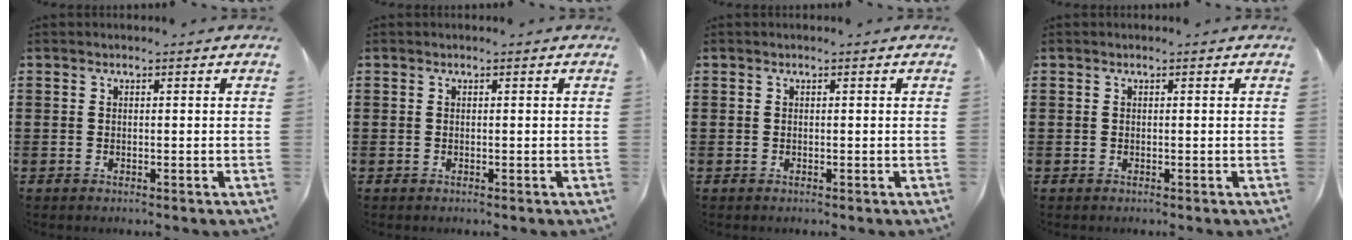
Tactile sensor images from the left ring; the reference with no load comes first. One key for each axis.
{"total": 0.0}
{"total": 0.0}
{"total": 0.0}